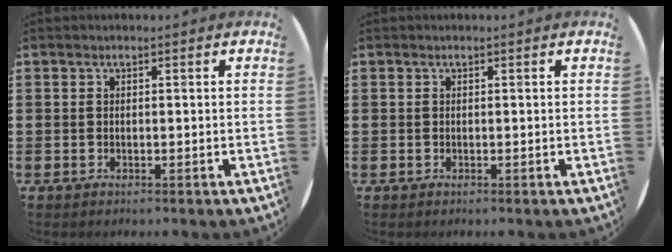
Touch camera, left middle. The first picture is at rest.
{"total": 0.0}